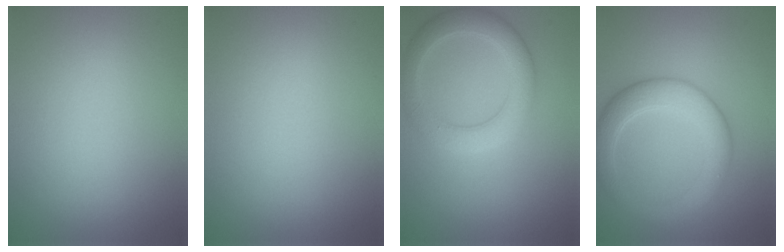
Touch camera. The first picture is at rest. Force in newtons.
{"total": 0.0}
{"total": 4.1, "press": 4.1, "slide": 0.1}
{"total": 4.8, "press": 4.8, "slide": 0.2}